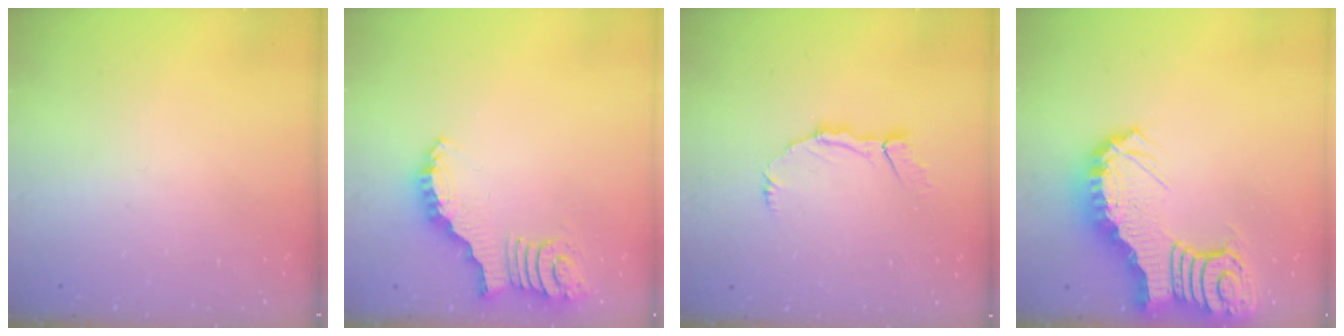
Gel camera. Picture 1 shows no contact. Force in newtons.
{"total": 2.5, "press": 2.5, "slide": 0.5}
{"total": 5.2, "press": 5.2, "slide": 0.4}
{"total": 7.1, "press": 7.1, "slide": 1.0}